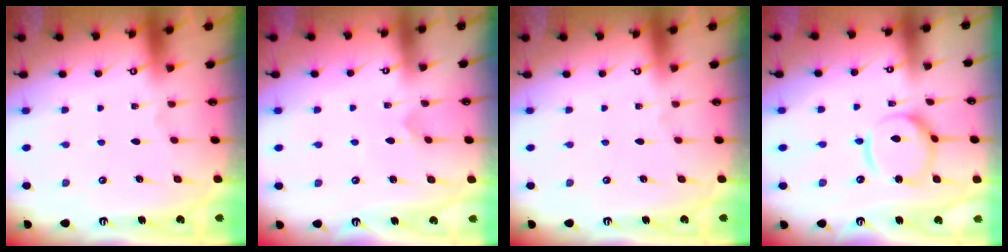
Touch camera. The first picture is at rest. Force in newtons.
{"total": 2.7, "press": 2.7, "slide": 0.2}
{"total": 0.0}
{"total": 10.9, "press": 10.9, "slide": 1.1}